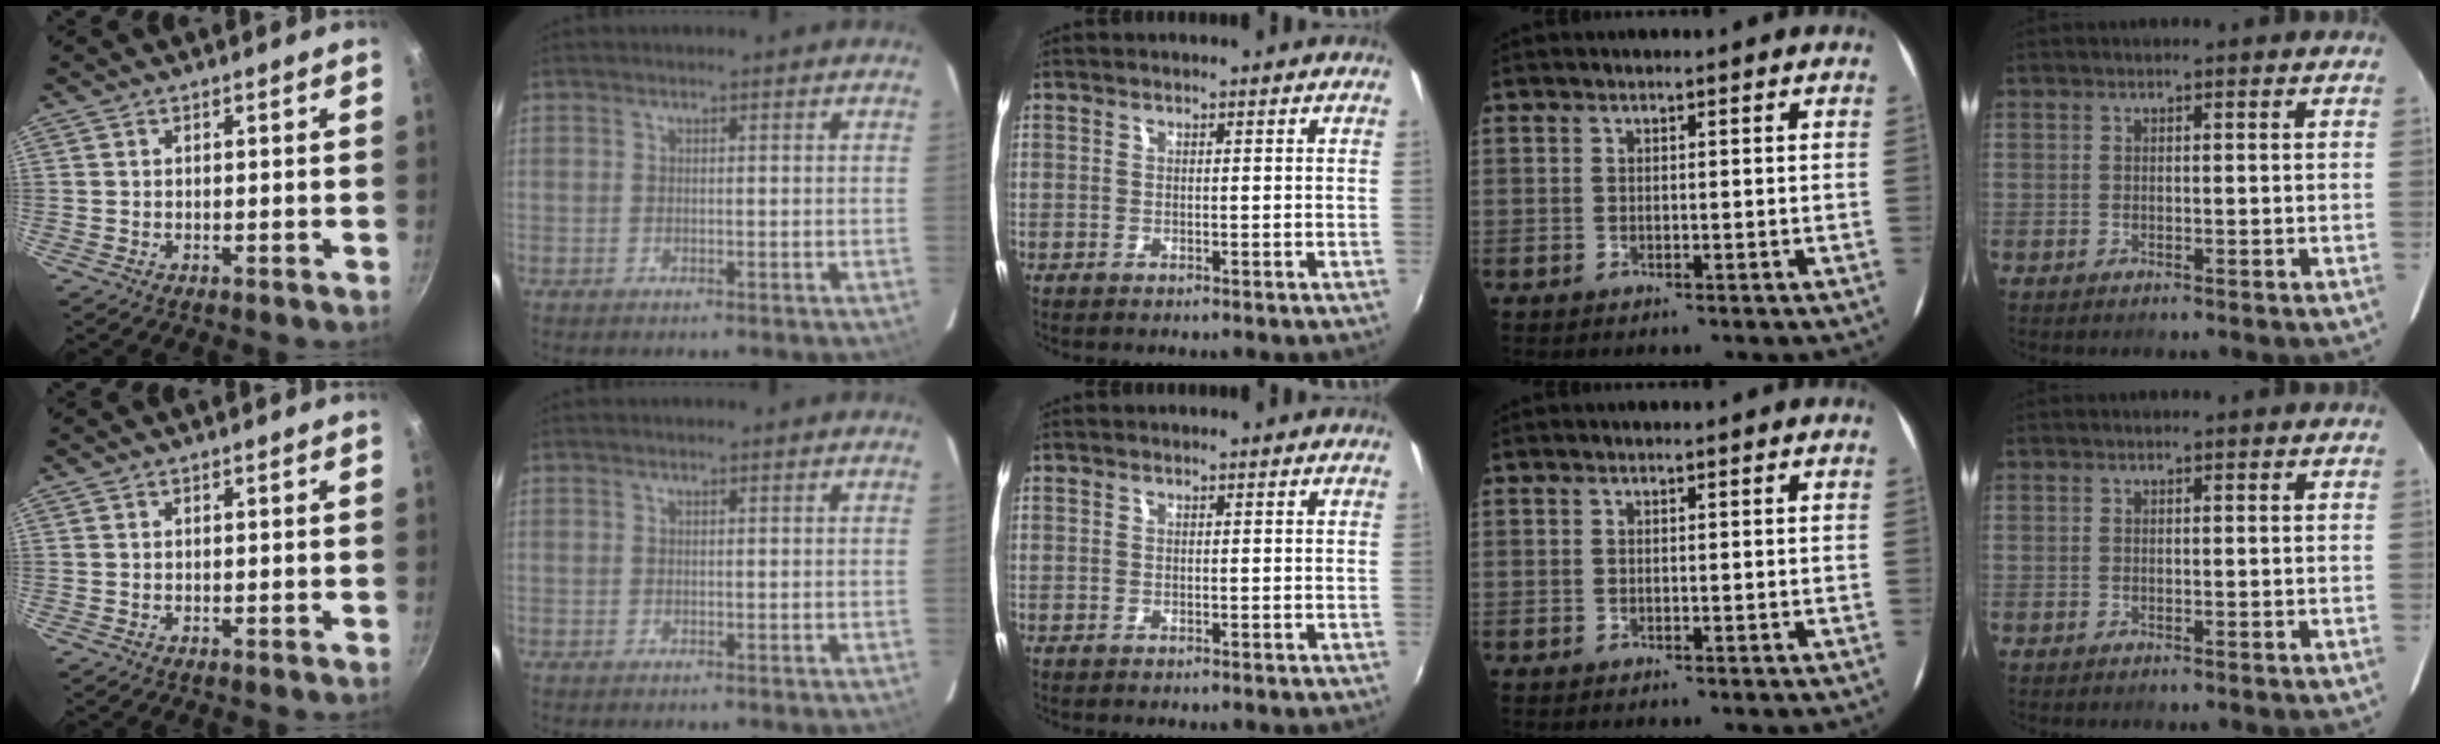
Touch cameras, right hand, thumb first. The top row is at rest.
{}